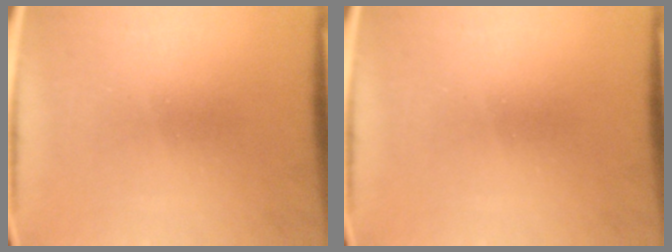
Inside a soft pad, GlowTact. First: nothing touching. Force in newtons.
{"total": 0.0}